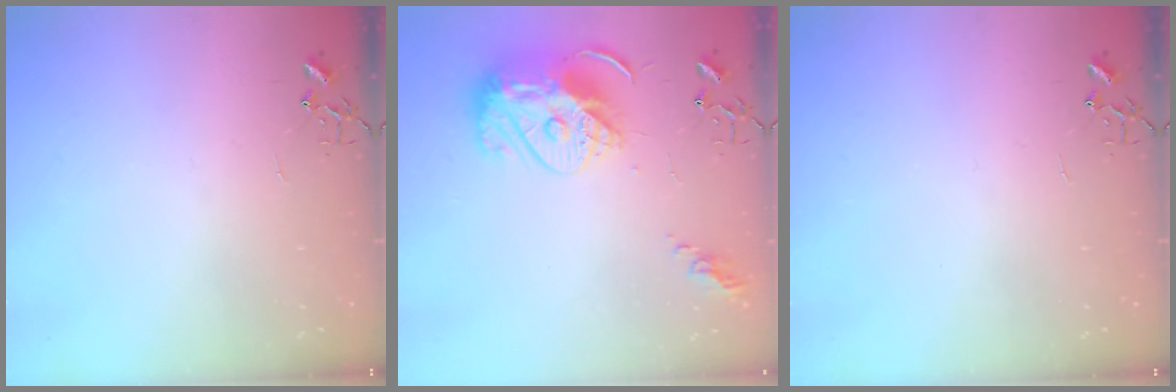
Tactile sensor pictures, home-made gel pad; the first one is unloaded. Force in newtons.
{"total": 15.1, "press": 15.0, "slide": 1.1}
{"total": 0.0}